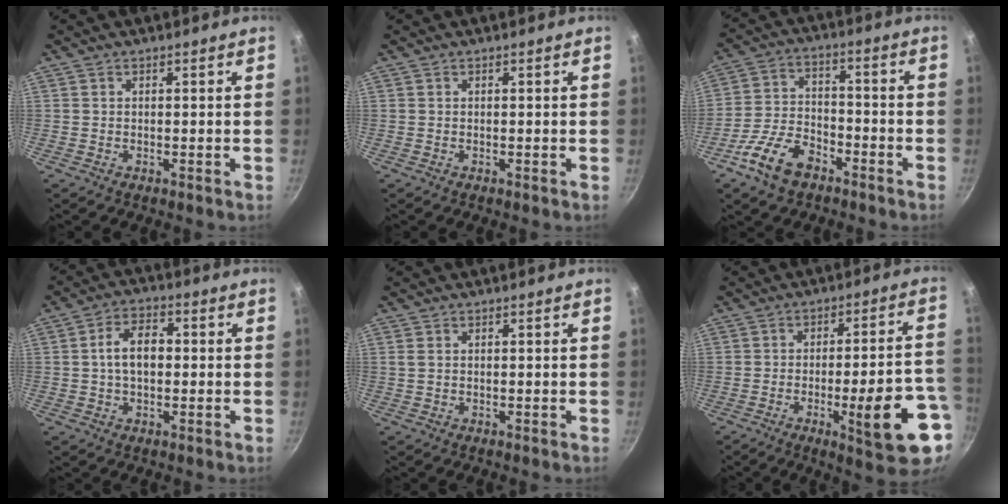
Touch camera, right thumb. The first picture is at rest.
{"total": 0.0}
{"total": 10.9, "force": [-6.6, 6.1, 6.2], "torque": [-0.105, 0.044, -0.129]}
{"total": 7.6, "force": [0.3, 4.8, 5.9], "torque": [-0.087, 0.021, -0.002]}
{"total": 1.1, "force": [0.4, 0.7, 0.7], "torque": [-0.016, 0.002, 0.009]}
{"total": 16.3, "force": [-5.6, 4.1, 14.8], "torque": [-0.174, 0.030, -0.069]}